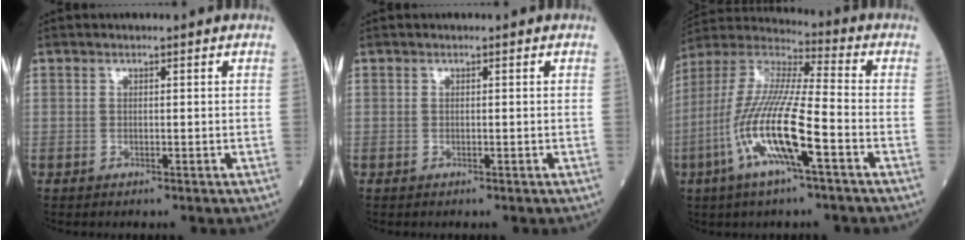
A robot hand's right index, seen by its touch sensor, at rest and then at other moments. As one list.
[{"total": 0.0}, {"total": 16.2, "force": [-5.8, 1.6, 15.0], "torque": [-0.320, -0.012, -0.116]}]